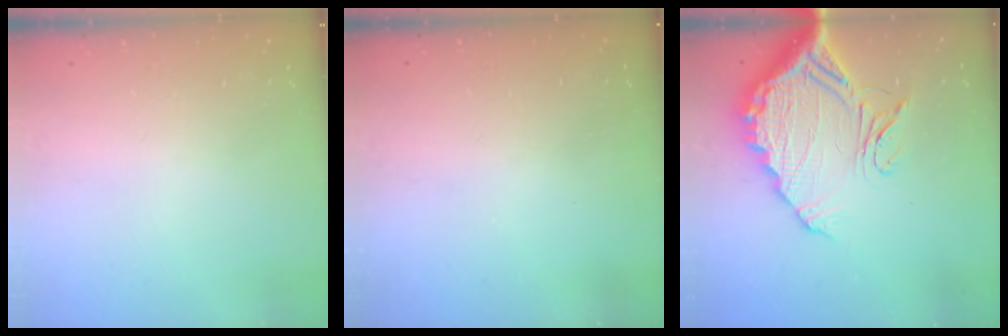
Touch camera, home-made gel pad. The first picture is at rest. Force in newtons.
{"total": 3.2, "press": 3.2, "slide": 0.1}
{"total": 17.9, "press": 17.8, "slide": 1.5}